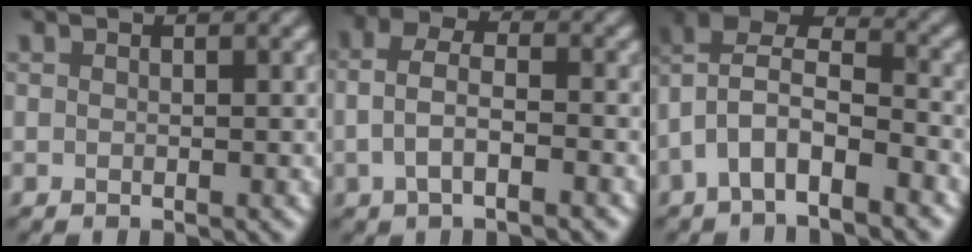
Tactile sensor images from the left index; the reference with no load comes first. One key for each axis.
{"total": 3.6, "fx": -1.0, "fy": 1.6, "fz": 3.1, "tx": -0.066, "ty": 0.006, "tz": -0.026}
{"total": 6.8, "fx": -2.9, "fy": 3.2, "fz": 5.2, "tx": -0.089, "ty": 0.015, "tz": -0.063}